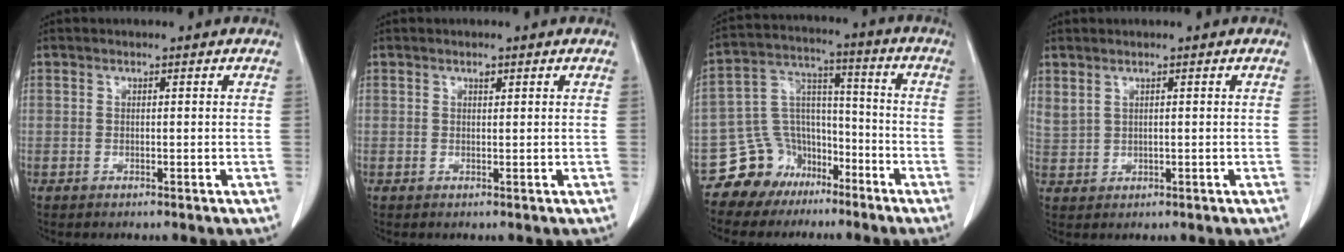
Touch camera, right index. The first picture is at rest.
{"total": 0.6, "force": [0.4, 0.3, 0.4], "torque": [-0.008, -0.003, 0.007]}
{"total": 10.9, "force": [-7.4, 7.8, 1.2], "torque": [-0.030, 0.065, -0.125]}
{"total": 2.7, "force": [1.7, 1.3, 1.6], "torque": [-0.042, 0.003, 0.047]}